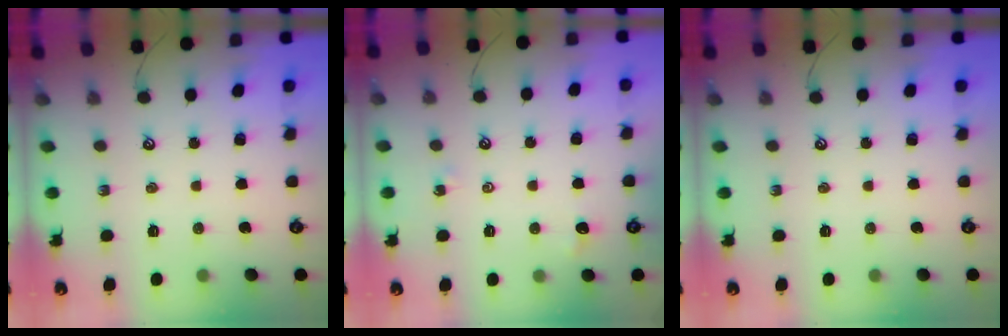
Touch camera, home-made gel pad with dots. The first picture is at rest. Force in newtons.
{"total": 2.5, "press": 2.4, "slide": 0.6}
{"total": 0.0}